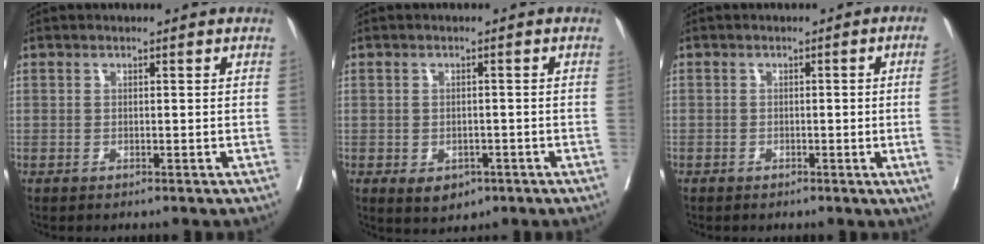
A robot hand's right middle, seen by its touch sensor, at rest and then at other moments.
{"total": 4.0, "force": [-2.0, 2.7, 2.1], "torque": [-0.023, -0.001, -0.017]}
{"total": 4.2, "force": [-0.7, -1.3, 3.9], "torque": [-0.042, -0.008, -0.011]}